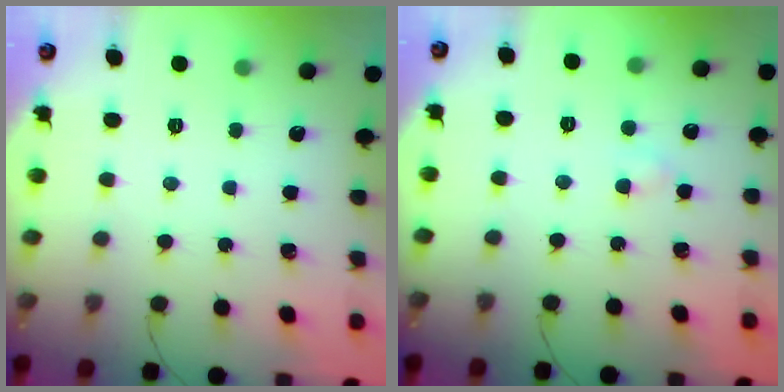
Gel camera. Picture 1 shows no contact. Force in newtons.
{"total": 2.3, "press": 2.1, "slide": 0.9}